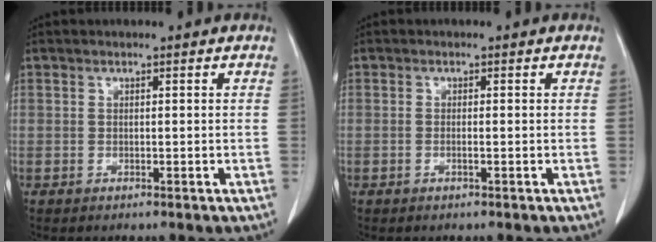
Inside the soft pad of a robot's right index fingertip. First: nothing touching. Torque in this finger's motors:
{"motor_torque": [-0.11, 0.12, -0.08, -0.01]}